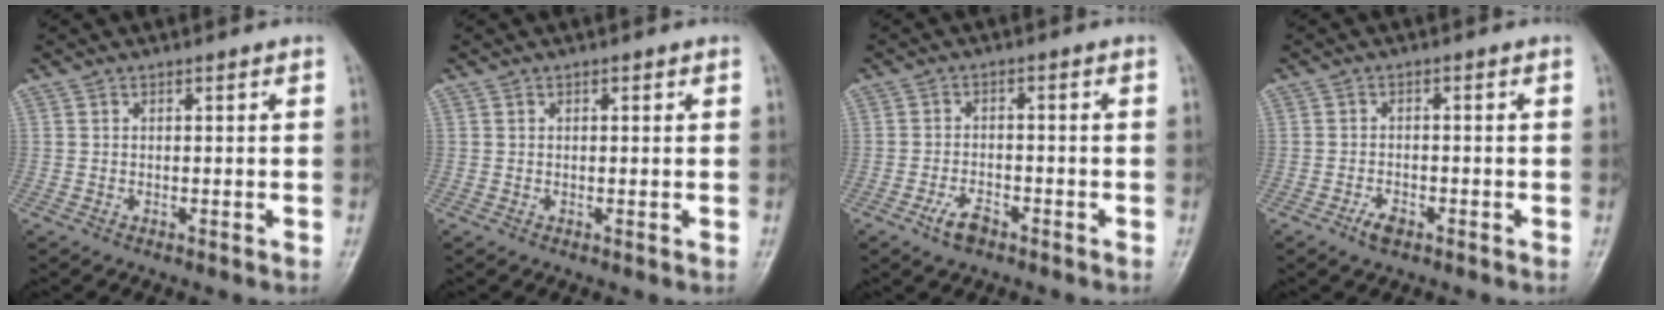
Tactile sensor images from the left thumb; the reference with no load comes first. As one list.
[{"total": 0.5, "force": [0.3, 0.4, 0.2], "torque": [0.004, 0.000, 0.001]}, {"total": 3.9, "force": [-2.5, 1.9, 2.2], "torque": [-0.041, 0.015, -0.047]}, {"total": 2.6, "force": [-1.8, 1.3, 1.4], "torque": [-0.026, 0.007, -0.032]}]